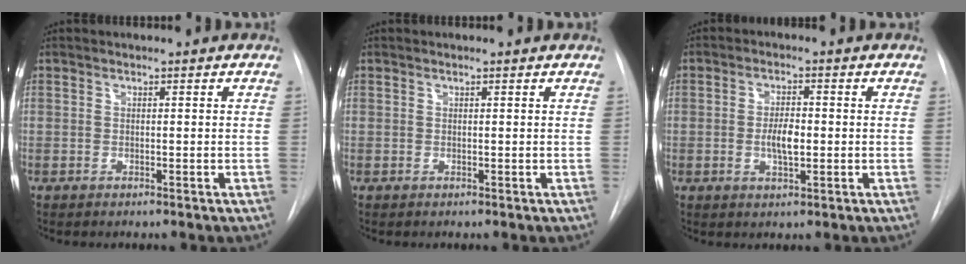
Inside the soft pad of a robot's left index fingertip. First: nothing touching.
{"total": 0.6, "force": [-0.6, -0.1, 0.0], "torque": [0.001, -0.006, -0.007]}
{"total": 4.1, "force": [-1.3, 1.3, 3.7], "torque": [-0.068, -0.007, -0.019]}